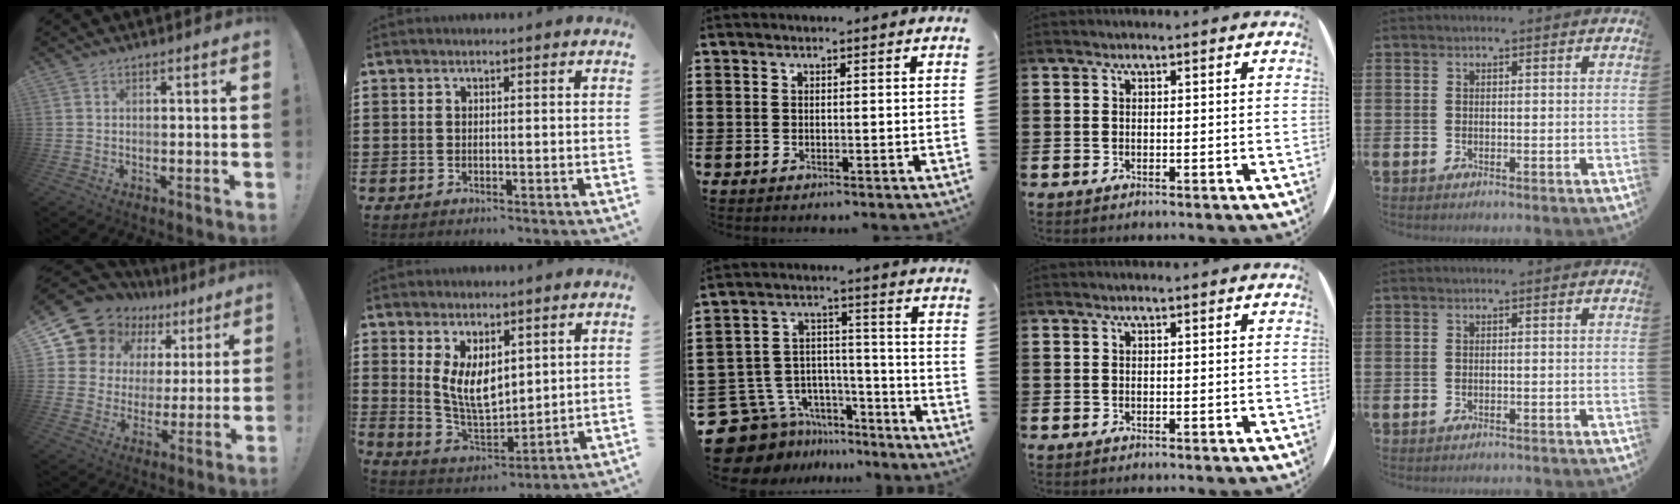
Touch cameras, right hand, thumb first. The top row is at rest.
{"thumb": {"total": 13.1, "force": [9.4, 8.4, 3.7], "torque": [-0.081, -0.069, 0.187]}, "index": {"total": 6.8, "force": [2.8, 3.6, 5.0], "torque": [-0.112, -0.010, 0.052]}, "middle": {"total": 9.1, "force": [-7.3, 5.3, 1.2], "torque": [-0.057, 0.006, -0.141]}}